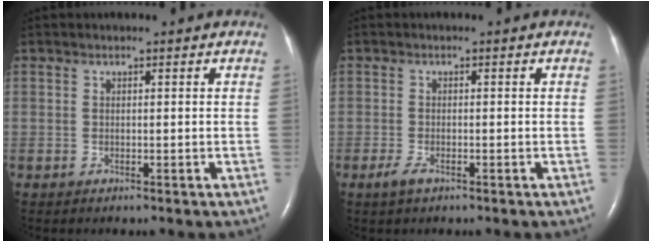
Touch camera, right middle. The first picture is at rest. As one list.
[{"total": 1.9, "force": [-1.2, 0.7, 1.4], "torque": [-0.038, -0.003, -0.023]}]